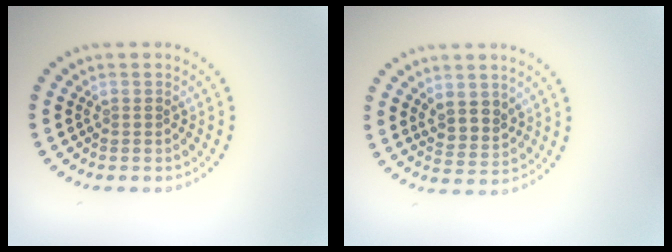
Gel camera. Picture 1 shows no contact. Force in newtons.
{"total": 2.5, "press": 2.2, "slide": 1.1}